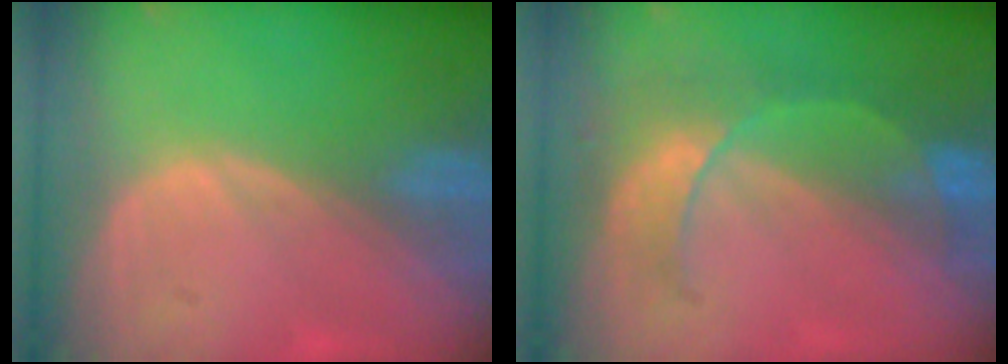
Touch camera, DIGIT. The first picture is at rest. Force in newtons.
{"total": 7.9, "press": 6.9, "slide": 3.8}